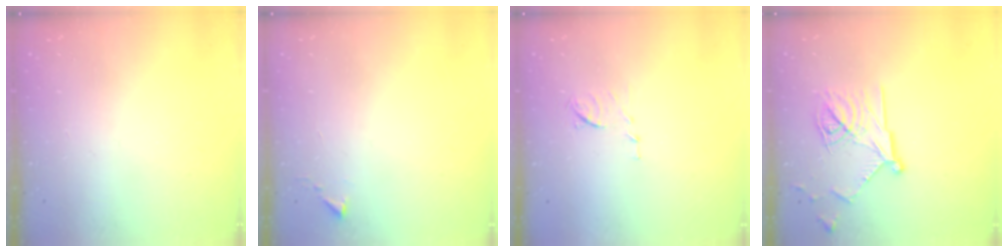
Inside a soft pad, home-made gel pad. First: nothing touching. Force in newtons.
{"total": 1.1, "press": 1.1, "slide": 0.1}
{"total": 6.9, "press": 6.9, "slide": 0.7}
{"total": 16.1, "press": 16.1, "slide": 0.6}